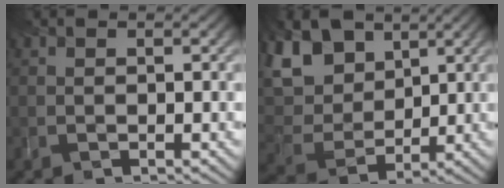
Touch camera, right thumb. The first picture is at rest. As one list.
[{"total": 10.5, "force": [5.5, 6.9, 5.8], "torque": [-0.188, 0.022, 0.112]}]